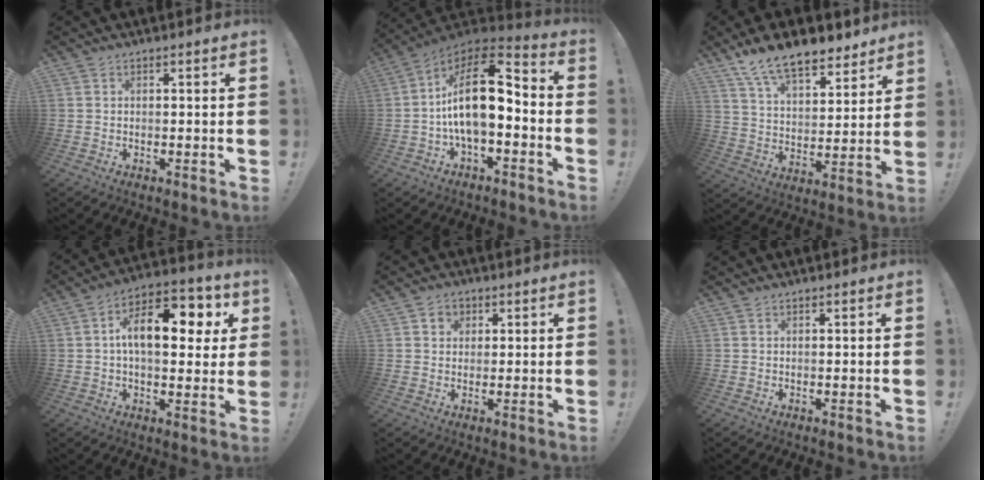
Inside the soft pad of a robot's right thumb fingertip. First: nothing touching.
{"total": 16.6, "force": [0.1, 7.7, 14.7], "torque": [-0.245, 0.002, 0.006]}
{"total": 14.6, "force": [11.3, 6.1, 7.0], "torque": [-0.130, -0.074, 0.206]}
{"total": 16.0, "force": [3.4, 7.9, 13.5], "torque": [-0.192, 0.000, 0.055]}
{"total": 3.7, "force": [1.5, 3.2, 1.1], "torque": [-0.005, -0.005, 0.025]}
{"total": 0.0}